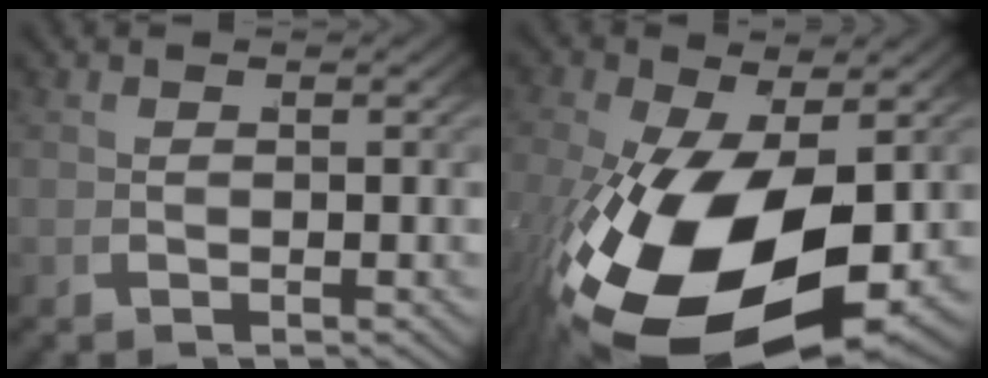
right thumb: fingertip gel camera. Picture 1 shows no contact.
{"total": 18.4, "force": [-3.8, 10.1, 14.9], "torque": [-0.312, -0.079, -0.019]}